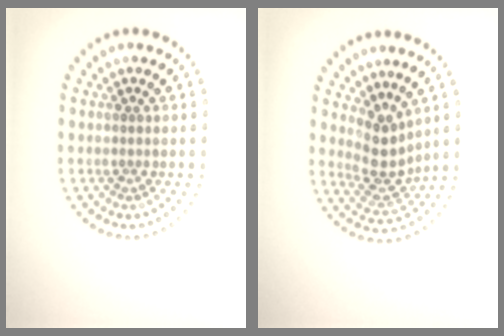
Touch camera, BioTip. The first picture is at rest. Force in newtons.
{"total": 3.3, "press": 2.8, "slide": 1.7}